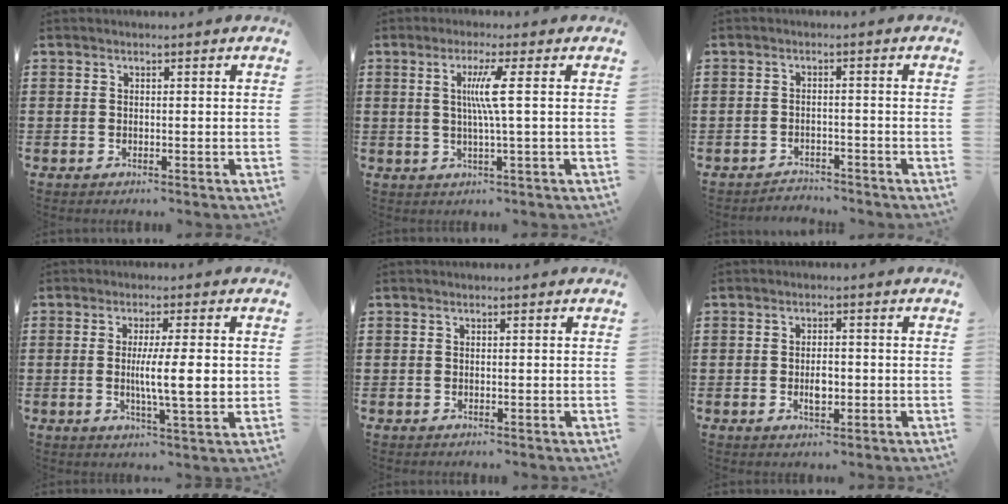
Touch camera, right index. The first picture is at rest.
{"total": 5.0, "force": [0.7, -0.7, 4.9], "torque": [-0.102, -0.011, 0.005]}
{"total": 2.2, "force": [-2.2, 0.2, -0.1], "torque": [-0.006, 0.000, -0.050]}
{"total": 8.4, "force": [0.1, 1.3, 8.3], "torque": [-0.132, -0.009, -0.003]}
{"total": 0.0}
{"total": 2.8, "force": [-0.6, 1.1, 2.5], "torque": [-0.046, 0.001, -0.011]}